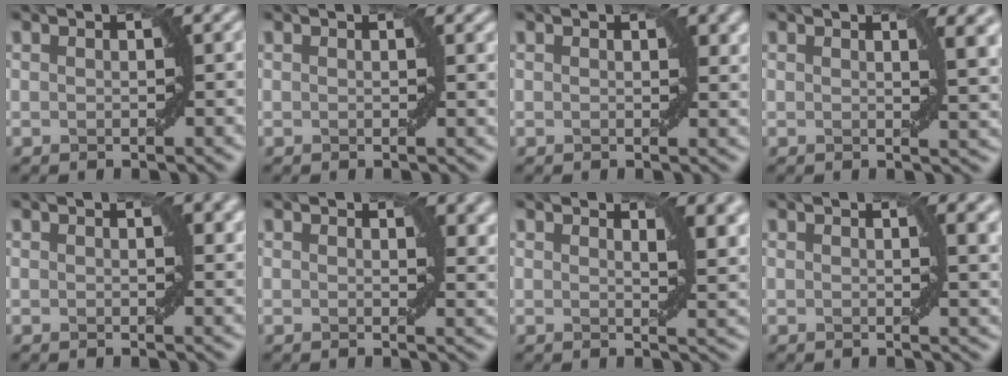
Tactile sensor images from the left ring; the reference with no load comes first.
{"total": 0.6, "force": [0.3, 0.0, 0.5], "torque": [-0.003, -0.003, 0.005]}
{"total": 1.5, "force": [0.6, 0.7, 1.1], "torque": [-0.006, -0.003, 0.011]}
{"total": 3.2, "force": [1.2, 0.8, 2.8], "torque": [-0.028, -0.003, 0.018]}
{"total": 1.7, "force": [0.7, 0.6, 1.5], "torque": [-0.012, -0.001, 0.012]}
{"total": 3.0, "force": [1.4, 1.4, 2.2], "torque": [-0.024, -0.007, 0.022]}
{"total": 3.8, "force": [2.0, 1.2, 3.0], "torque": [-0.036, -0.003, 0.034]}
{"total": 2.8, "force": [1.0, 0.7, 2.6], "torque": [-0.025, -0.002, 0.016]}